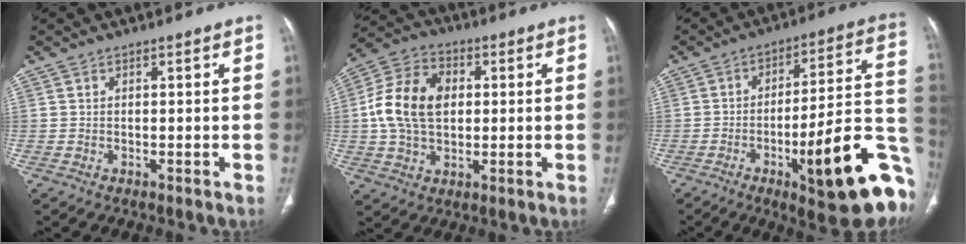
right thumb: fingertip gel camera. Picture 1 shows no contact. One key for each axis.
{"total": 13.8, "fx": 1.3, "fy": 9.6, "fz": 9.8, "tx": -0.171, "ty": 0.017, "tz": 0.018}
{"total": 25.2, "fx": -9.2, "fy": 6.0, "fz": 22.7, "tx": -0.239, "ty": 0.040, "tz": -0.121}